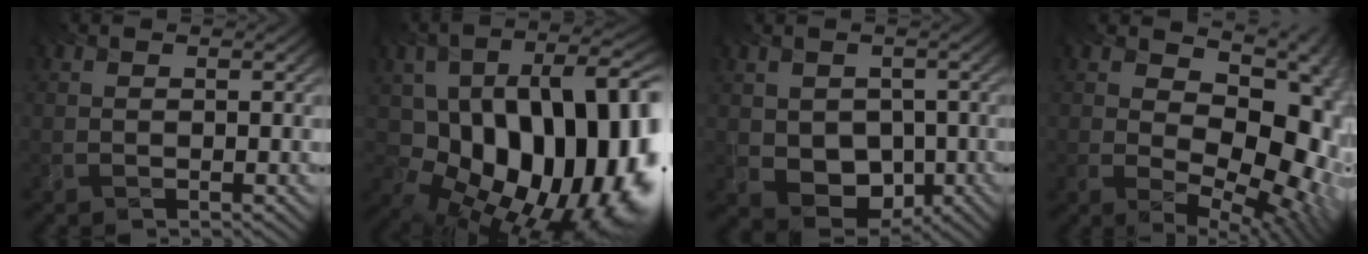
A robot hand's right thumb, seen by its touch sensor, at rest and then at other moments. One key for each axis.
{"total": 18.7, "fx": -2.6, "fy": 11.1, "fz": 14.8, "tx": -0.188, "ty": -0.025, "tz": -0.021}
{"total": 6.7, "fx": -1.2, "fy": 5.3, "fz": 4.0, "tx": -0.100, "ty": -0.027, "tz": -0.014}
{"total": 13.3, "fx": 1.8, "fy": 8.3, "fz": 10.2, "tx": -0.130, "ty": -0.013, "tz": 0.033}